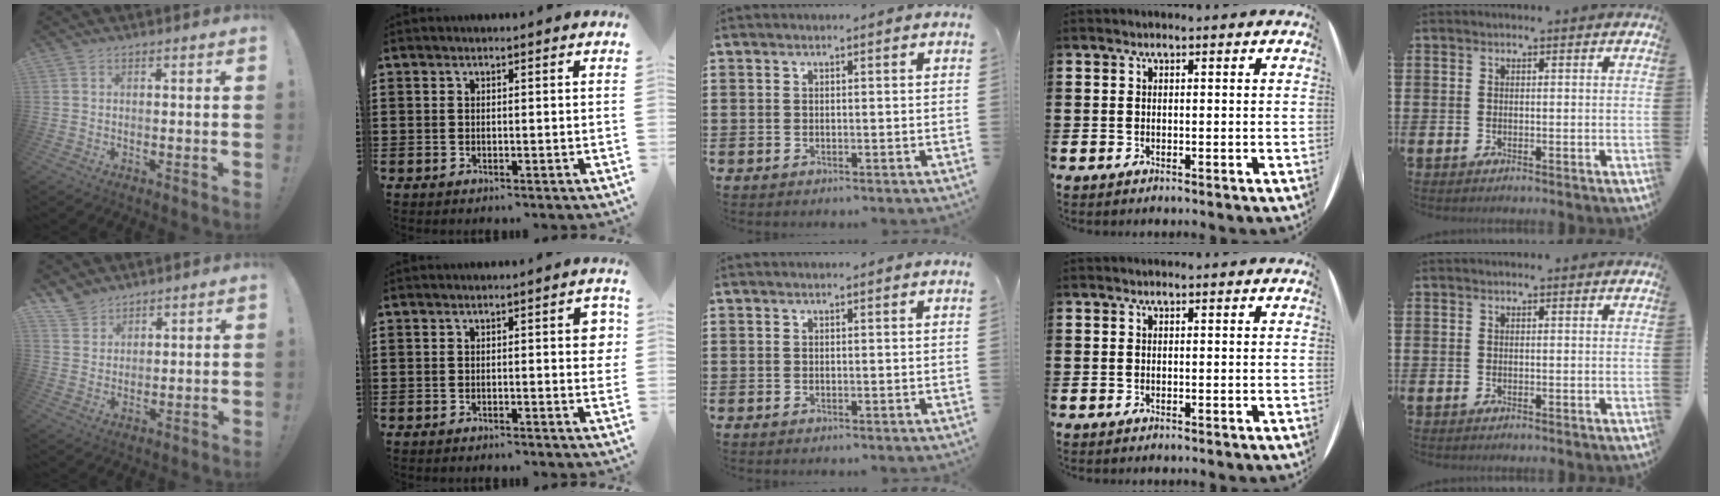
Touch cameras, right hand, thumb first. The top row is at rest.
{"thumb": {"total": 5.6, "force": [4.7, 2.8, 0.8], "torque": [-0.015, -0.033, 0.092]}, "index": {"total": 3.0, "force": [0.0, 0.5, 3.0], "torque": [-0.036, -0.006, -0.004]}}